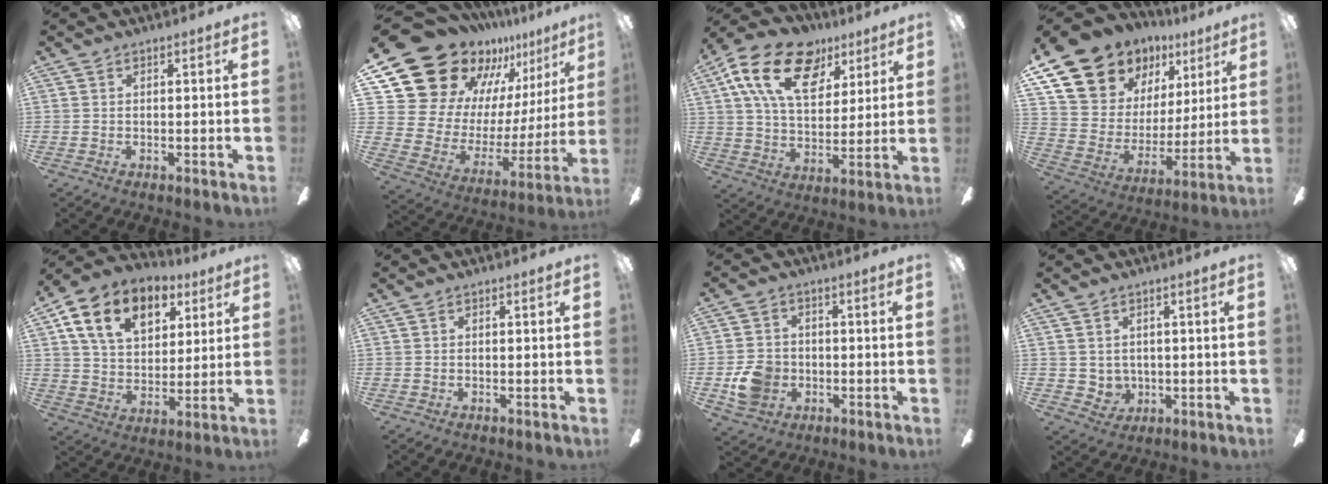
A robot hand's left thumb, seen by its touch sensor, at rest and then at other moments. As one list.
[{"total": 24.1, "force": [18.5, 12.9, 8.6], "torque": [-0.147, -0.141, 0.361]}, {"total": 19.7, "force": [10.3, 11.8, 11.9], "torque": [-0.208, -0.028, 0.183]}, {"total": 13.4, "force": [11.1, 7.2, 2.3], "torque": [-0.076, -0.097, 0.213]}, {"total": 15.2, "force": [8.0, 9.9, 8.3], "torque": [-0.139, -0.018, 0.147]}, {"total": 0.0}, {"total": 8.4, "force": [-2.2, 7.2, 3.8], "torque": [-0.074, 0.017, -0.038]}, {"total": 3.7, "force": [1.4, 3.4, 0.6], "torque": [-0.012, -0.003, 0.029]}]